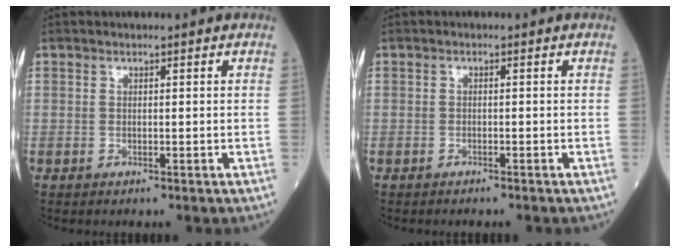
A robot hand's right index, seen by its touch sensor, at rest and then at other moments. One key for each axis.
{"total": 1.6, "fx": -1.2, "fy": 0.6, "fz": 0.8, "tx": -0.021, "ty": -0.004, "tz": -0.011}